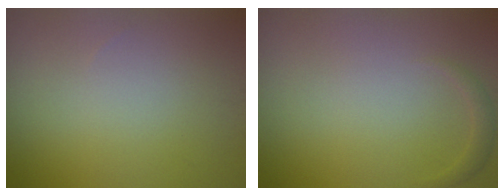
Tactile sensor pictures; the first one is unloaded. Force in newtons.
{"total": 0.8, "press": 0.8, "slide": 0.1}